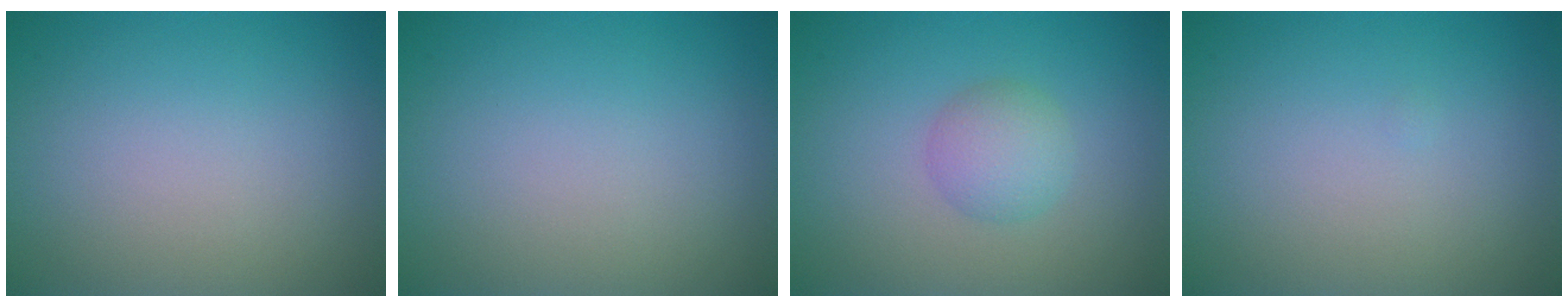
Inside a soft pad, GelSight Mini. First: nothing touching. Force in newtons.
{"total": 0.0}
{"total": 2.4, "press": 2.4, "slide": 0.0}
{"total": 0.0}